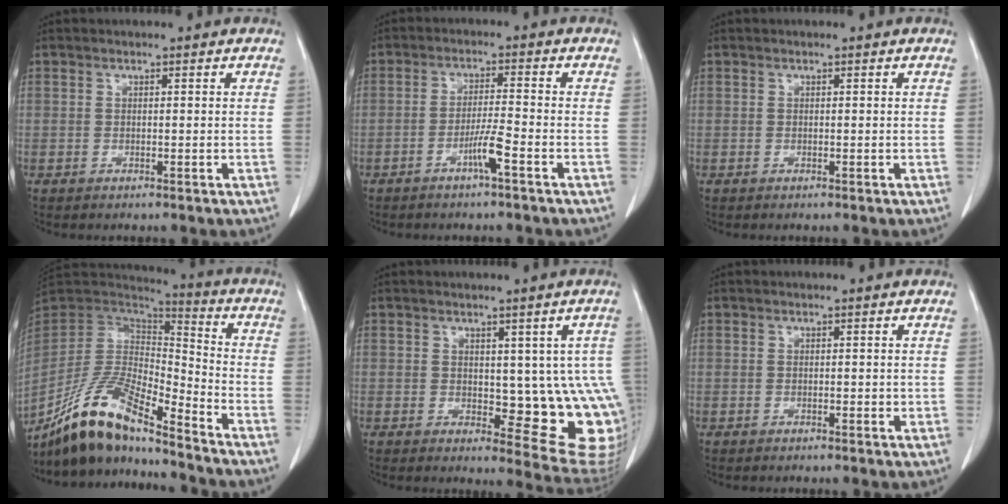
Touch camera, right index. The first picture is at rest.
{"total": 3.0, "force": [-1.7, -0.5, 2.5], "torque": [-0.047, -0.003, -0.033]}
{"total": 0.0}
{"total": 15.7, "force": [-12.9, 2.5, 8.7], "torque": [-0.169, 0.005, -0.241]}
{"total": 11.6, "force": [0.2, 4.9, 10.5], "torque": [-0.098, -0.006, 0.011]}
{"total": 0.9, "force": [0.0, 0.5, 0.7], "torque": [-0.008, 0.001, -0.001]}